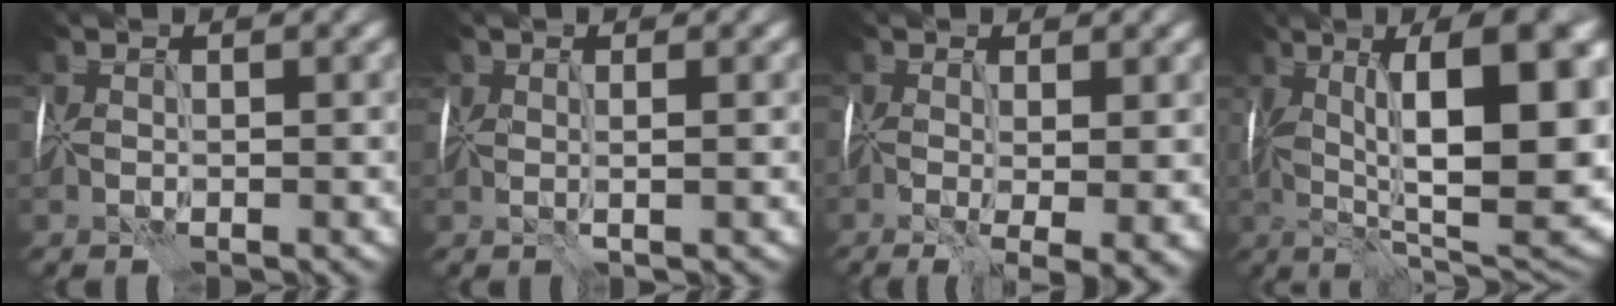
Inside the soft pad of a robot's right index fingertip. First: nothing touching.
{"total": 0.7, "force": [0.2, 0.1, 0.6], "torque": [-0.008, -0.004, 0.002]}
{"total": 5.4, "force": [-0.8, 1.9, 5.0], "torque": [-0.078, -0.022, -0.007]}
{"total": 16.0, "force": [1.5, 5.7, 14.8], "torque": [-0.199, 0.012, 0.018]}